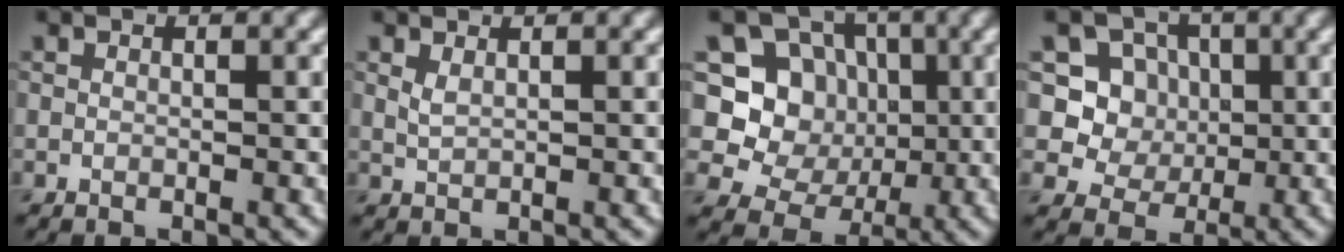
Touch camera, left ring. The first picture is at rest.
{"total": 0.9, "force": [0.6, 0.3, 0.6], "torque": [-0.017, 0.000, 0.015]}
{"total": 7.0, "force": [0.6, 6.4, 2.8], "torque": [-0.037, -0.004, -0.012]}
{"total": 5.7, "force": [1.2, 5.2, 2.0], "torque": [-0.028, 0.002, 0.024]}